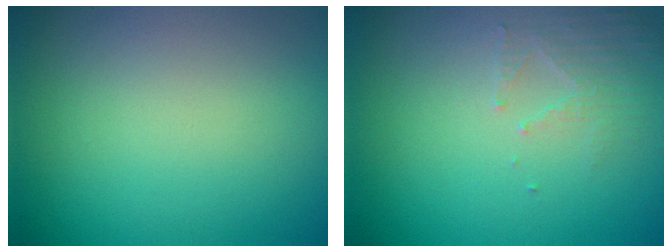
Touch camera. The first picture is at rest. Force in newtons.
{"total": 2.0, "press": 1.9, "slide": 0.3}